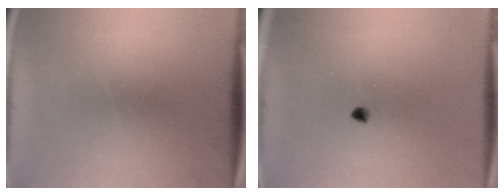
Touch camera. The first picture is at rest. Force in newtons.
{"total": 1.1}